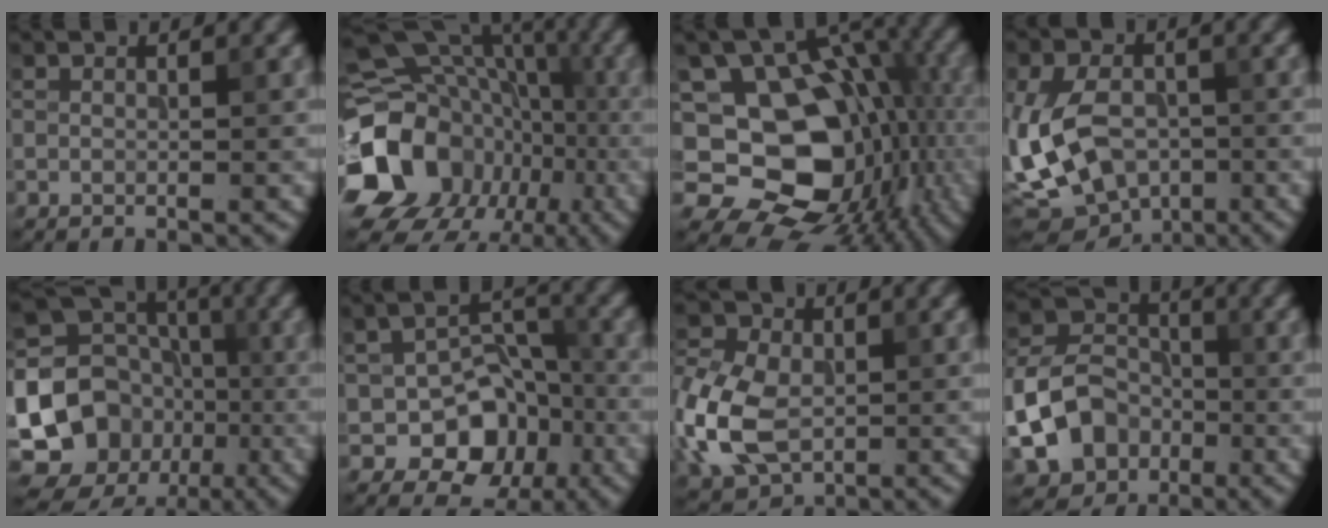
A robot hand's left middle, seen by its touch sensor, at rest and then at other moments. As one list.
[{"total": 17.6, "force": [-4.9, 14.3, 8.9], "torque": [-0.179, 0.005, -0.089]}, {"total": 14.6, "force": [-2.0, 10.8, 9.6], "torque": [-0.134, 0.002, -0.040]}, {"total": 11.8, "force": [-2.9, 7.9, 8.2], "torque": [-0.171, -0.013, -0.045]}, {"total": 17.8, "force": [-4.8, 16.0, 6.2], "torque": [-0.155, -0.004, -0.096]}, {"total": 7.7, "force": [-2.7, 5.5, 4.6], "torque": [-0.054, -0.004, -0.045]}, {"total": 10.4, "force": [-2.0, 7.3, 7.1], "torque": [-0.179, -0.010, -0.050]}, {"total": 8.4, "force": [-2.6, 6.6, 4.6], "torque": [-0.094, -0.004, -0.056]}]